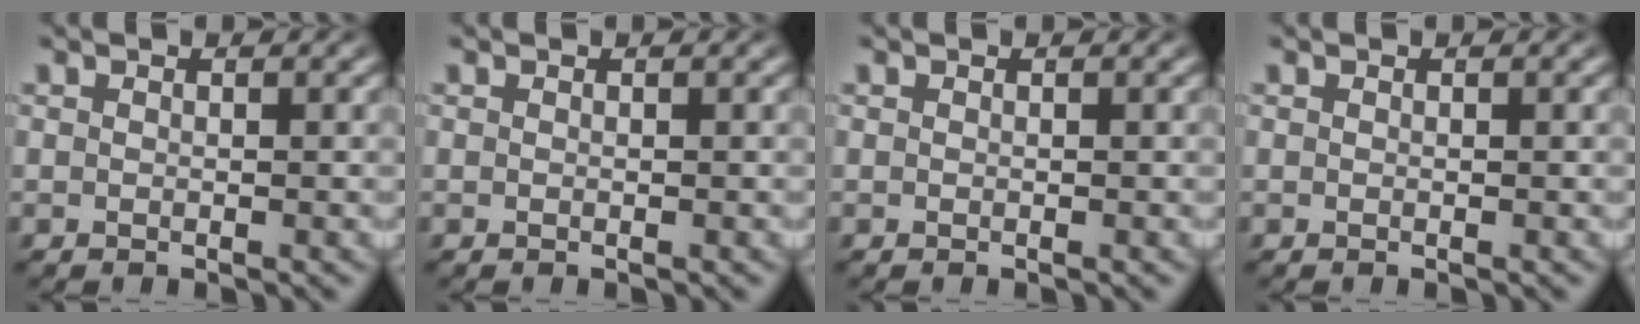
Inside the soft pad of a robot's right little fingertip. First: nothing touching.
{"total": 0.0}
{"total": 0.0}
{"total": 0.0}